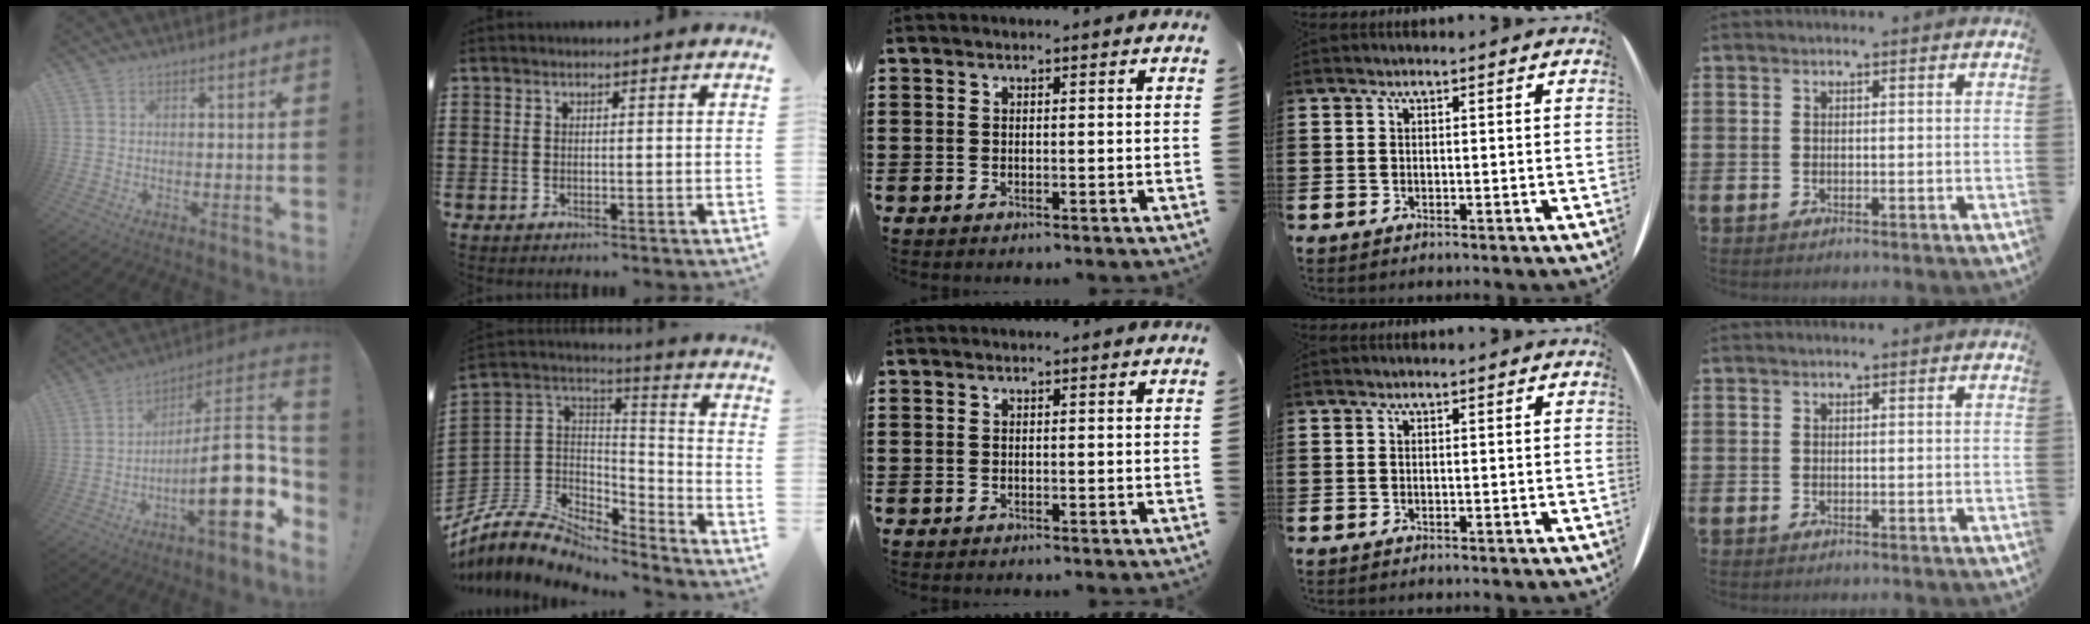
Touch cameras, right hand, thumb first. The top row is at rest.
{"thumb": {"total": 24.2, "force": [-5.3, 6.3, 22.7], "torque": [-0.365, 0.020, -0.083]}, "index": {"total": 6.8, "force": [-5.5, 3.6, 1.7], "torque": [-0.064, -0.004, -0.112]}}